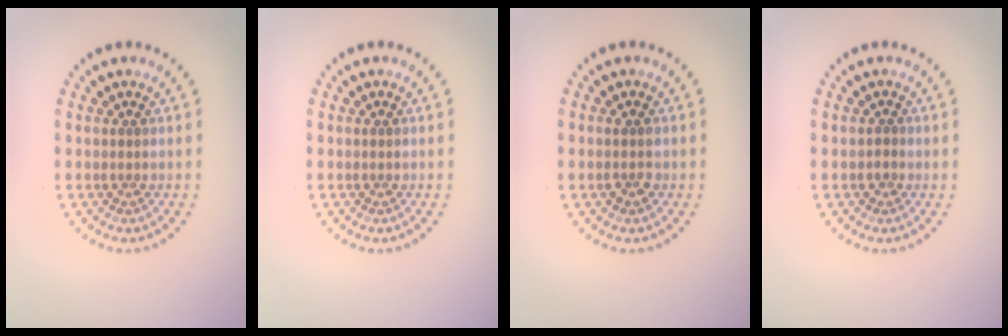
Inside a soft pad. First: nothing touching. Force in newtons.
{"total": 0.0}
{"total": 1.4, "press": 1.4, "slide": 0.3}
{"total": 0.5, "press": 0.4, "slide": 0.4}